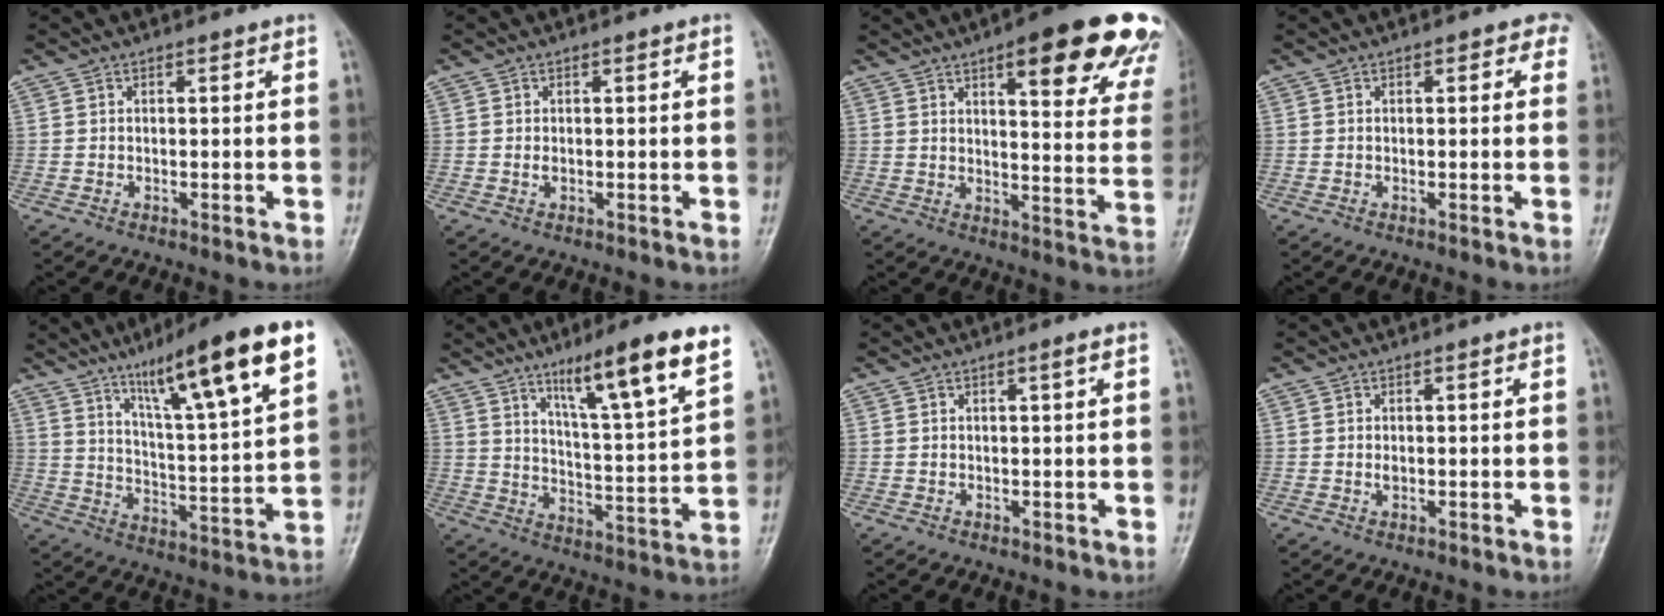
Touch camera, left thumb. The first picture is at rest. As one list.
[{"total": 0.6, "force": [-0.1, 0.4, 0.4], "torque": [-0.006, 0.003, 0.001]}, {"total": 23.2, "force": [14.2, 6.3, 17.2], "torque": [-0.179, -0.048, 0.168]}, {"total": 2.5, "force": [1.0, 1.6, 1.6], "torque": [0.006, 0.003, 0.003]}, {"total": 20.9, "force": [11.8, 2.8, 17.0], "torque": [-0.245, -0.036, 0.191]}, {"total": 16.3, "force": [10.0, 1.7, 12.8], "torque": [-0.193, -0.049, 0.164]}, {"total": 0.9, "force": [0.4, 0.0, 0.9], "torque": [-0.016, 0.001, 0.006]}, {"total": 0.7, "force": [0.0, 0.5, 0.5], "torque": [-0.005, 0.001, 0.001]}]